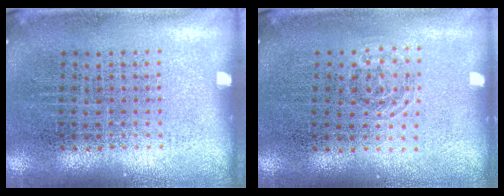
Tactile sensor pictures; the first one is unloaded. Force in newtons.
{"total": 0.8, "press": 0.6, "slide": 0.5}